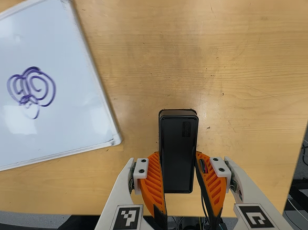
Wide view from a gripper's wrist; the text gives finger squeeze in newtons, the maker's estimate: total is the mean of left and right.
{"total": 4.4, "left": 2.9, "right": 5.8}